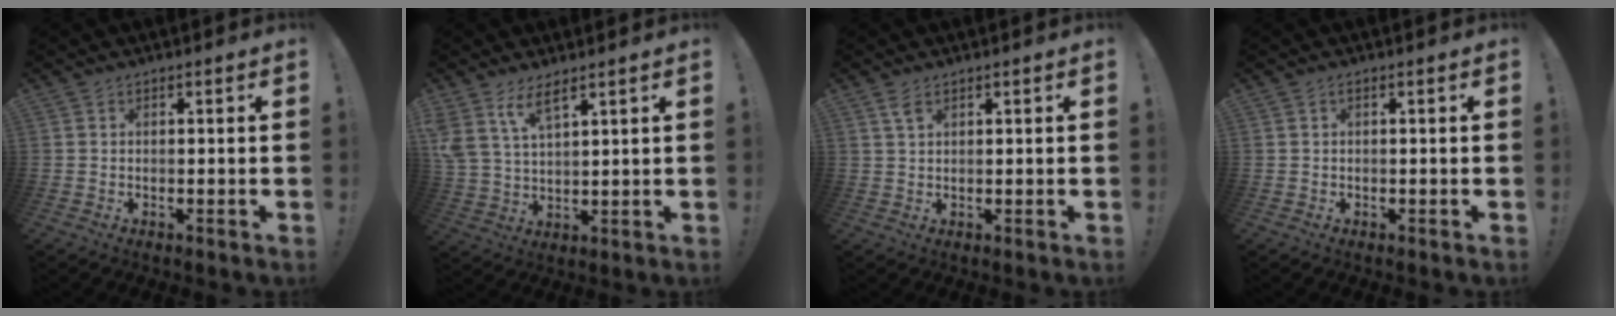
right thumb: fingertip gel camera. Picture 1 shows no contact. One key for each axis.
{"total": 8.1, "fx": 5.6, "fy": 3.0, "fz": 5.1, "tx": -0.117, "ty": -0.016, "tz": 0.106}
{"total": 2.8, "fx": 1.5, "fy": 1.2, "fz": 2.0, "tx": -0.038, "ty": -0.001, "tz": 0.026}
{"total": 0.7, "fx": -0.3, "fy": 0.0, "fz": 0.6, "tx": -0.018, "ty": 0.002, "tz": -0.004}